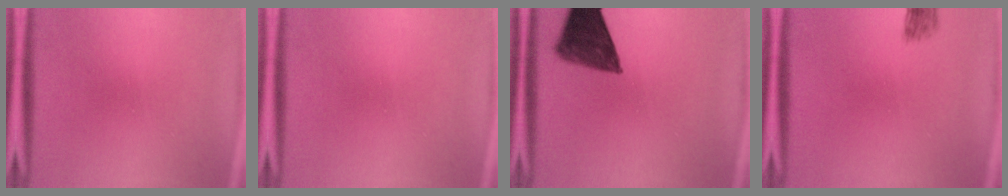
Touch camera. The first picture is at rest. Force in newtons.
{"total": 0.0}
{"total": 10.0}
{"total": 1.2}